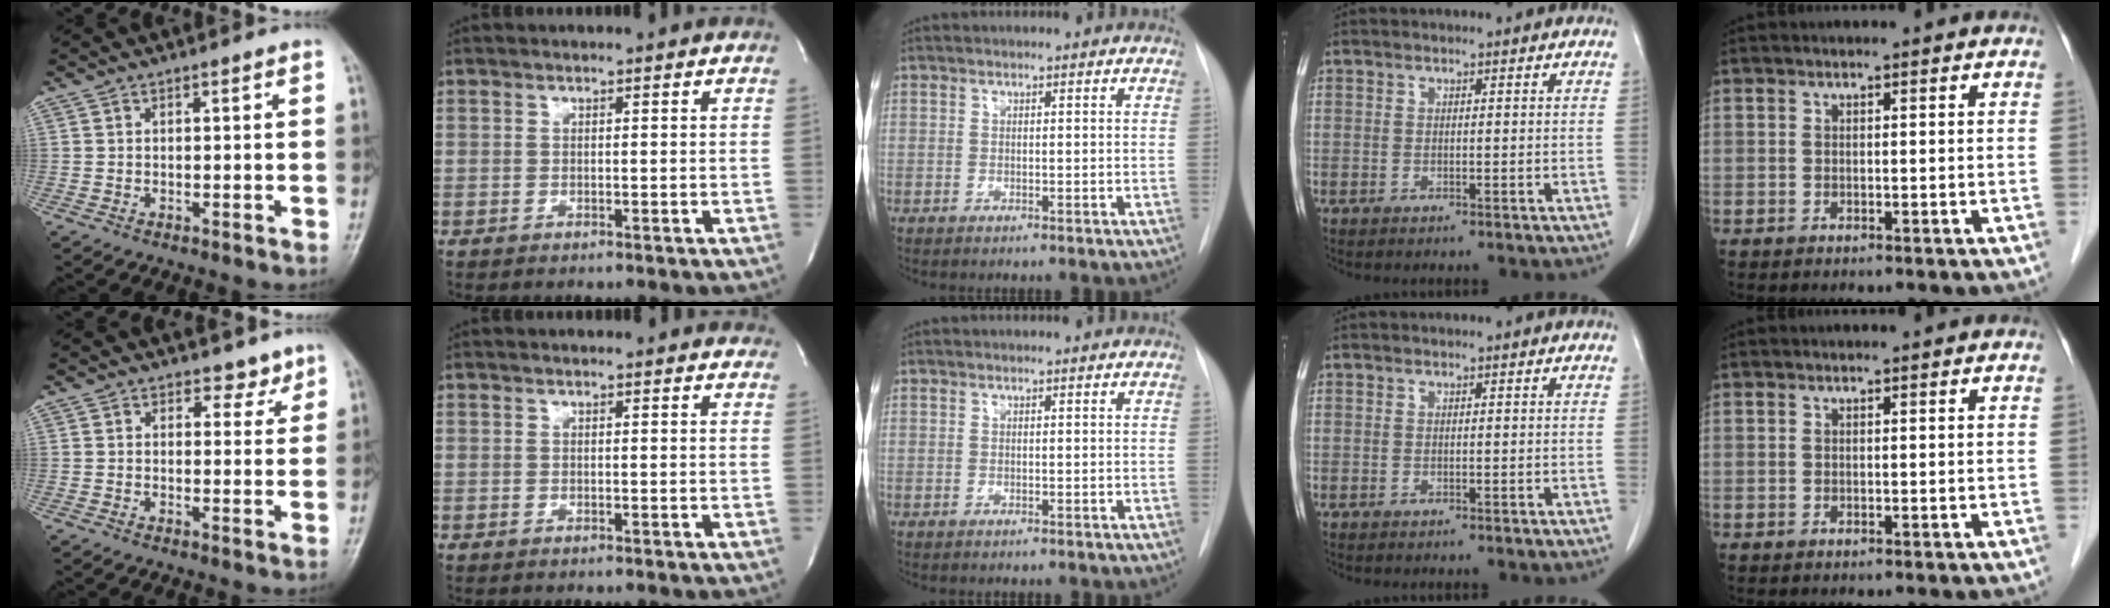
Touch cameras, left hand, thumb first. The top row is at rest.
{"thumb": {"total": 3.3, "force": [2.5, 2.0, 0.7], "torque": [0.019, -0.014, 0.031]}, "index": {"total": 5.1, "force": [4.7, 1.5, 1.4], "torque": [-0.011, 0.007, 0.037]}}